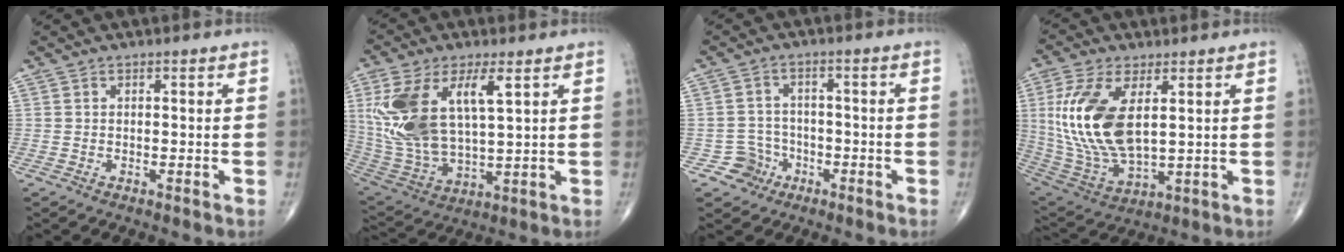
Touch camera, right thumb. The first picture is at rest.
{"total": 18.5, "force": [5.6, 8.3, 15.6], "torque": [-0.321, -0.019, 0.117]}
{"total": 4.6, "force": [-2.4, 4.0, -0.2], "torque": [0.038, 0.016, -0.042]}
{"total": 18.1, "force": [3.5, 8.7, 15.4], "torque": [-0.328, -0.020, 0.080]}